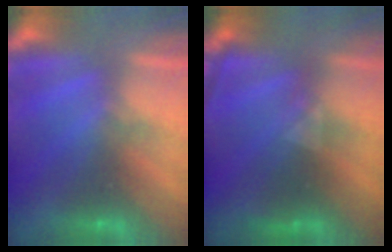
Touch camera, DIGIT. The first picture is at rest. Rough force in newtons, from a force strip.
{"total": 2.3}